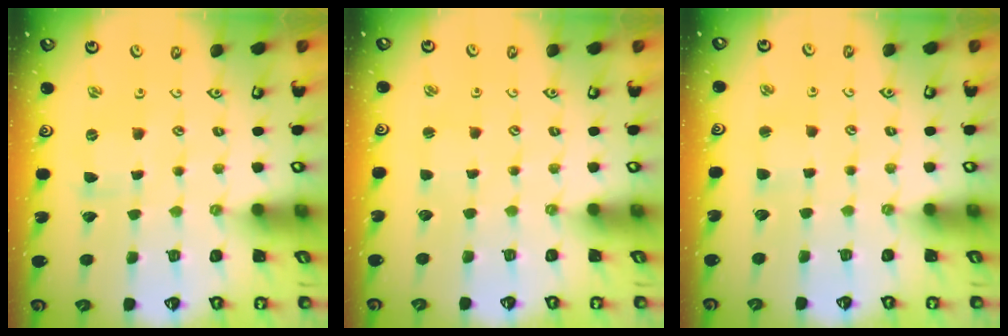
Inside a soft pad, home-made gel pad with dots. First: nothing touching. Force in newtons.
{"total": 0.6, "press": 0.6, "slide": 0.0}
{"total": 3.0, "press": 3.0, "slide": 0.4}